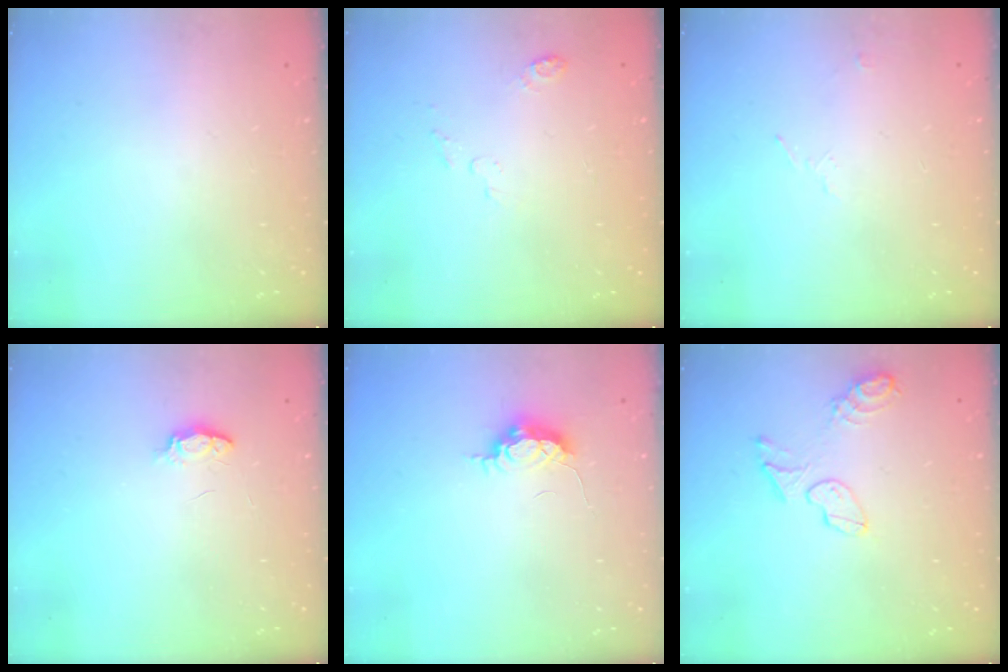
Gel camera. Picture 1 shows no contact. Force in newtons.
{"total": 4.1, "press": 4.0, "slide": 0.8}
{"total": 4.4, "press": 3.6, "slide": 2.6}
{"total": 3.5, "press": 3.5, "slide": 0.6}
{"total": 6.0, "press": 5.7, "slide": 1.9}
{"total": 10.5, "press": 9.0, "slide": 5.6}